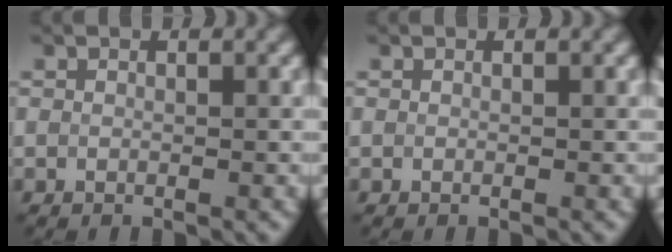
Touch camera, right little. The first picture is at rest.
{"total": 0.0}